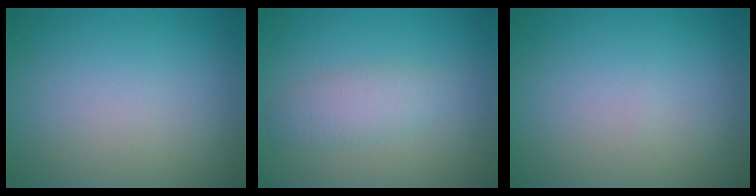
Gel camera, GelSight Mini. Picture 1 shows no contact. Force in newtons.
{"total": 2.3, "press": 2.3, "slide": 0.0}
{"total": 0.0}